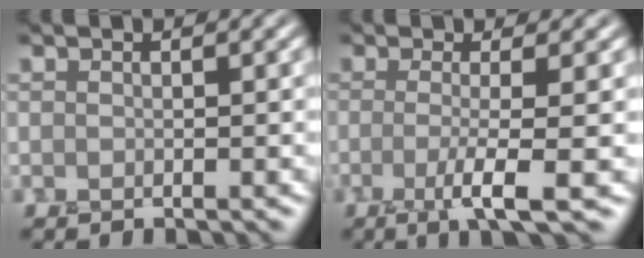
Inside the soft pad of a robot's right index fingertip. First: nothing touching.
{"total": 4.5, "force": [-0.8, 0.9, 4.3], "torque": [-0.072, -0.012, -0.020]}